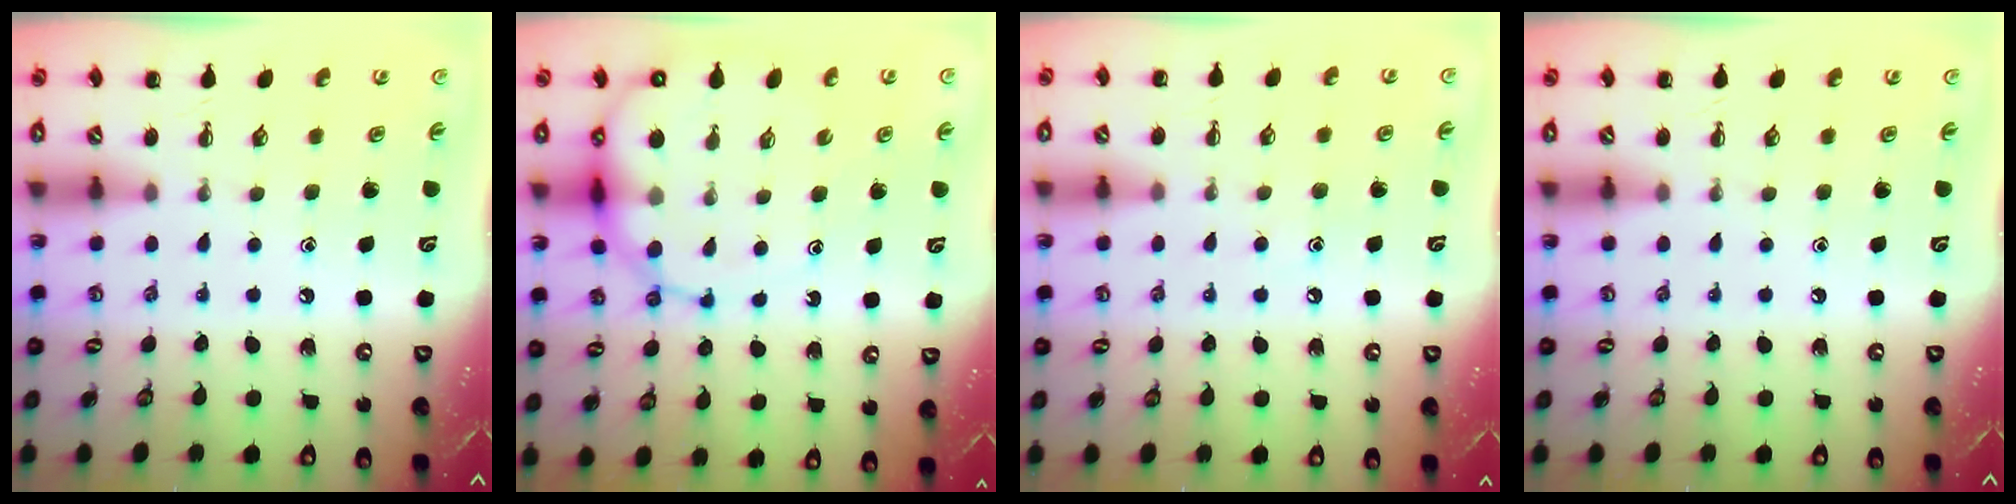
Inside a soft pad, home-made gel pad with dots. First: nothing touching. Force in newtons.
{"total": 11.9, "press": 11.5, "slide": 3.3}
{"total": 5.4, "press": 5.1, "slide": 1.5}
{"total": 0.0}